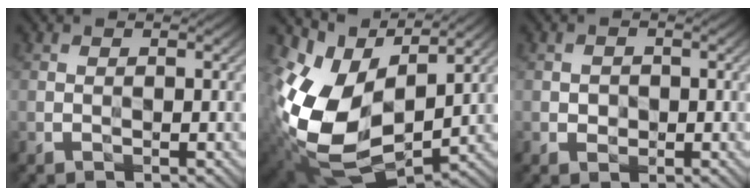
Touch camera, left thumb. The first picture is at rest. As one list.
[{"total": 14.4, "force": [2.2, 9.6, 10.6], "torque": [-0.250, -0.021, 0.052]}, {"total": 1.5, "force": [-0.2, 1.4, 0.5], "torque": [-0.009, -0.005, -0.007]}]